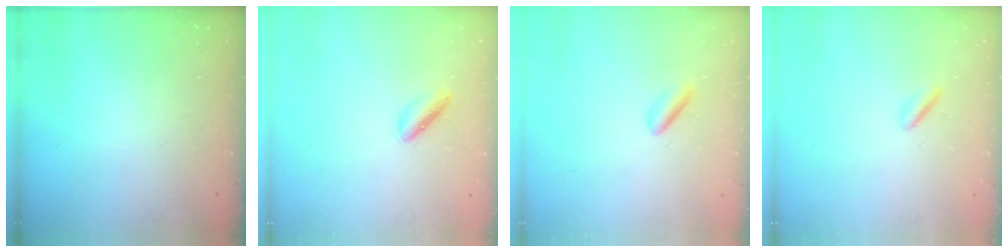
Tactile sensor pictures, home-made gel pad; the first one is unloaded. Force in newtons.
{"total": 2.1, "press": 2.1, "slide": 0.3}
{"total": 2.7, "press": 2.4, "slide": 1.1}
{"total": 0.9, "press": 0.7, "slide": 0.6}